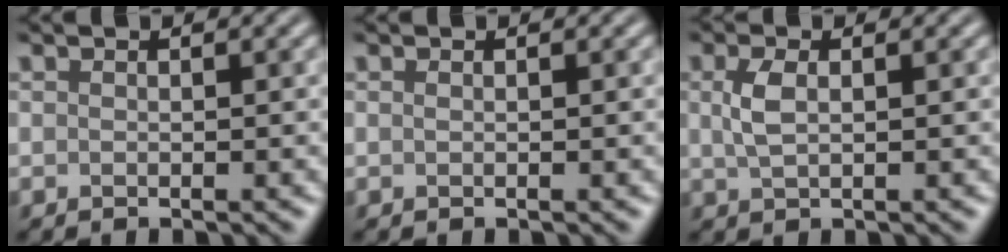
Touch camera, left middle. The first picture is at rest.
{"total": 0.0}
{"total": 2.2, "force": [0.5, 1.1, 1.8], "torque": [-0.045, 0.000, 0.011]}